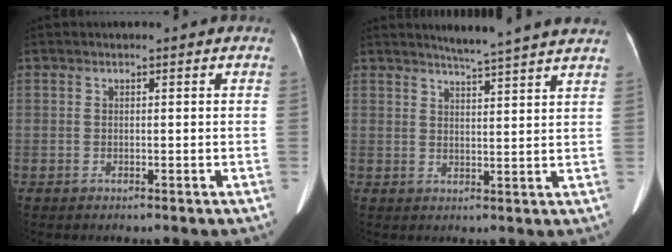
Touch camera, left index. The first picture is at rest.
{"total": 9.8, "force": [8.9, -0.9, 3.9], "torque": [-0.059, 0.003, 0.105]}